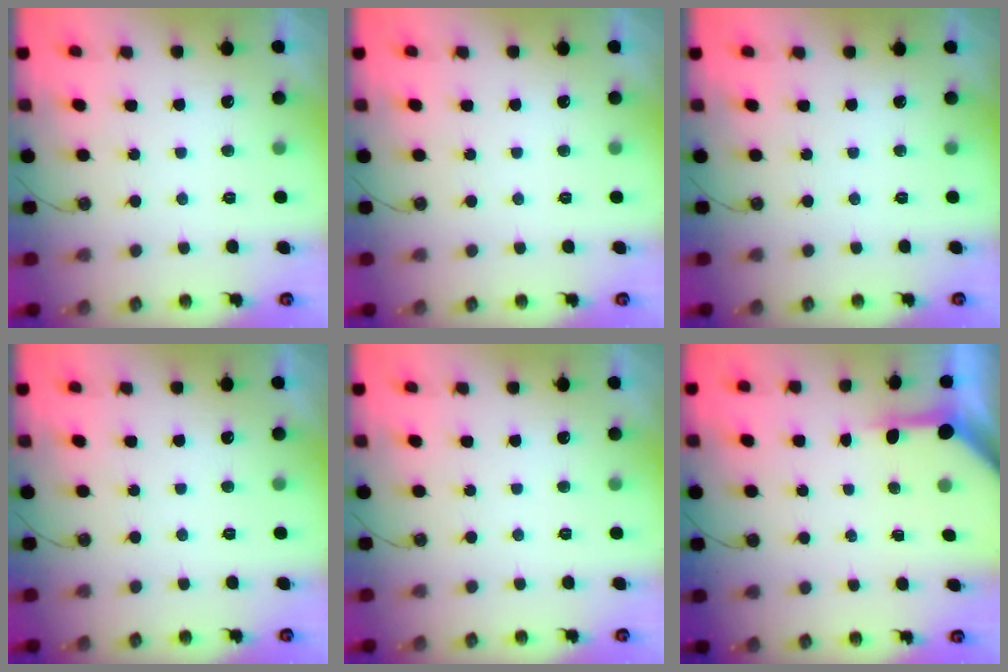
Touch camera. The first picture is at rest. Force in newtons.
{"total": 0.0}
{"total": 0.0}
{"total": 0.0}
{"total": 0.0}
{"total": 4.2, "press": 4.2, "slide": 0.4}